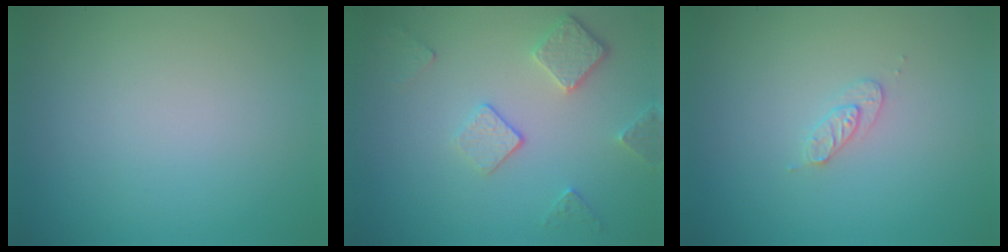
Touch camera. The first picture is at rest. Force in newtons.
{"total": 3.5, "press": 2.8, "slide": 2.0}
{"total": 1.4, "press": 1.4, "slide": 0.2}